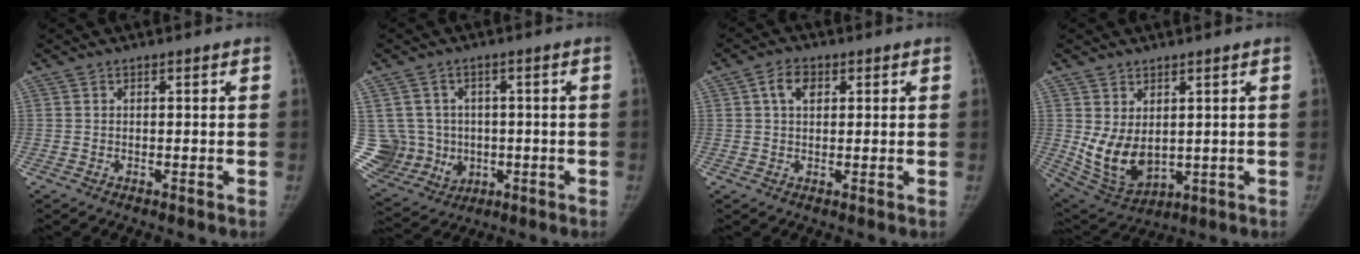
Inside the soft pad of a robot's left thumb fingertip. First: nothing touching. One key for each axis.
{"total": 13.0, "fx": -0.2, "fy": 12.3, "fz": 4.3, "tx": -0.084, "ty": 0.019, "tz": 0.024}
{"total": 4.2, "fx": 1.5, "fy": 2.7, "fz": 2.8, "tx": -0.043, "ty": 0.003, "tz": 0.024}
{"total": 9.8, "fx": 1.2, "fy": 6.3, "fz": 7.4, "tx": -0.120, "ty": -0.022, "tz": 0.050}